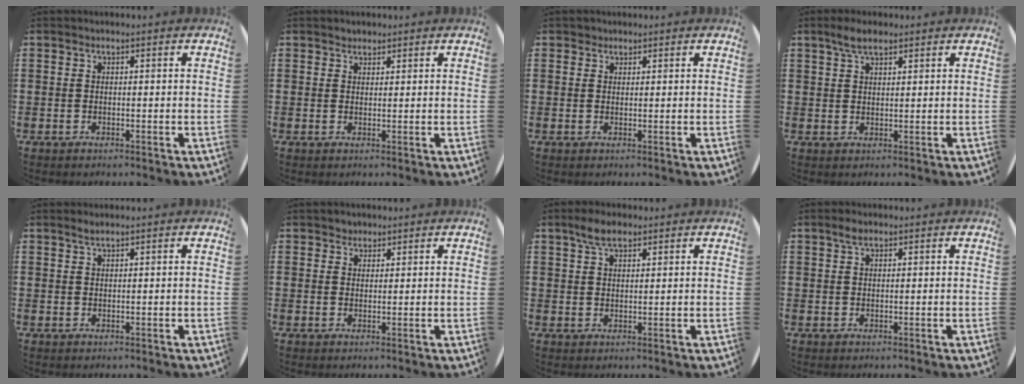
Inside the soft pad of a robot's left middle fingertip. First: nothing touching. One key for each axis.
{"total": 1.2, "fx": 1.1, "fy": 0.4, "fz": -0.1, "tx": -0.001, "ty": 0.001, "tz": 0.023}
{"total": 1.0, "fx": 0.8, "fy": 0.5, "fz": 0.0, "tx": -0.001, "ty": 0.002, "tz": 0.016}
{"total": 3.3, "fx": 2.4, "fy": 1.1, "fz": 1.9, "tx": -0.033, "ty": 0.003, "tz": 0.042}
{"total": 1.0, "fx": 0.8, "fy": 0.0, "fz": 0.5, "tx": -0.011, "ty": 0.001, "tz": 0.016}
{"total": 1.5, "fx": 1.3, "fy": 0.7, "fz": 0.0, "tx": -0.001, "ty": 0.001, "tz": 0.026}
{"total": 3.8, "fx": 2.7, "fy": 1.6, "fz": 2.1, "tx": -0.039, "ty": 0.005, "tz": 0.048}
{"total": 1.5, "fx": 1.0, "fy": 0.7, "fz": 0.9, "tx": -0.012, "ty": 0.001, "tz": 0.015}